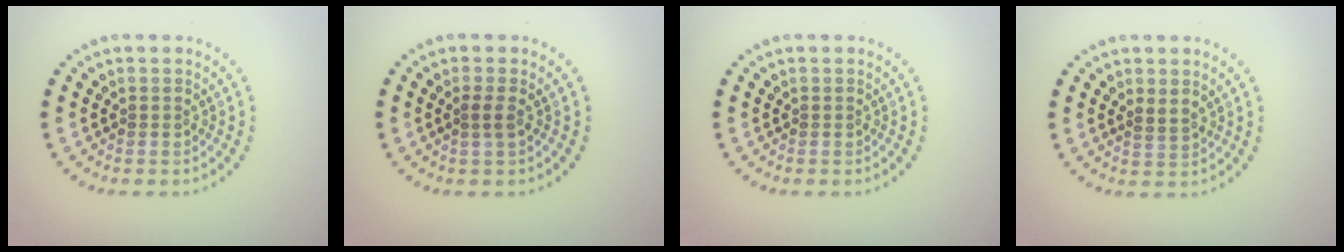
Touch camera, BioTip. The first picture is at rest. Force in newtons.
{"total": 1.2, "press": 0.9, "slide": 0.8}
{"total": 0.0}
{"total": 1.1, "press": 0.9, "slide": 0.5}